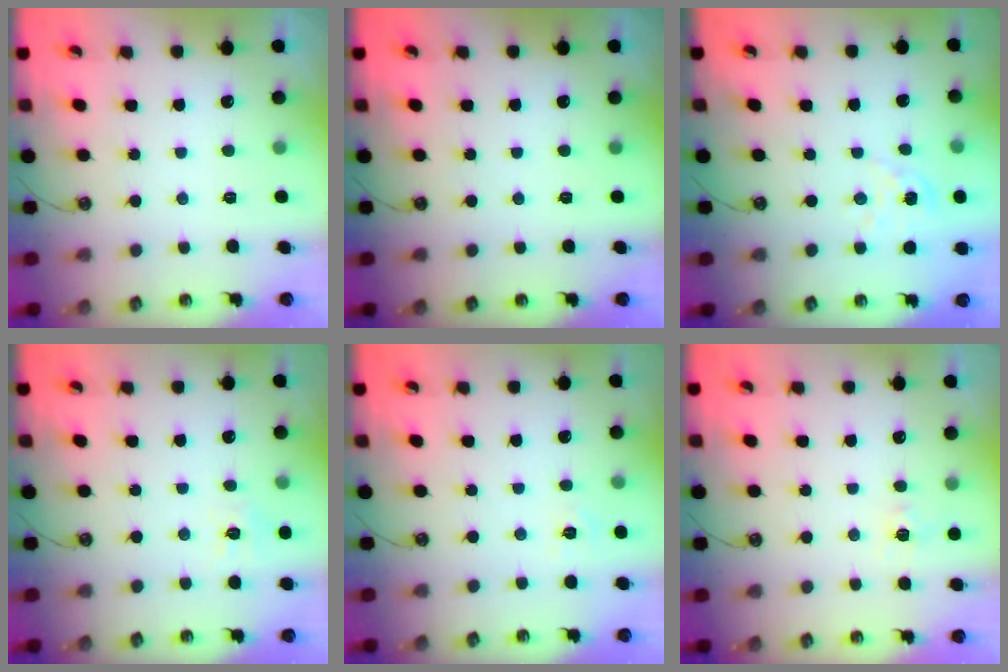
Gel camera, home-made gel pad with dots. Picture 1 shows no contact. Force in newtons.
{"total": 0.0}
{"total": 2.9, "press": 2.9, "slide": 0.3}
{"total": 6.7, "press": 6.6, "slide": 0.6}
{"total": 4.2, "press": 4.2, "slide": 0.4}
{"total": 5.5, "press": 5.5, "slide": 0.5}